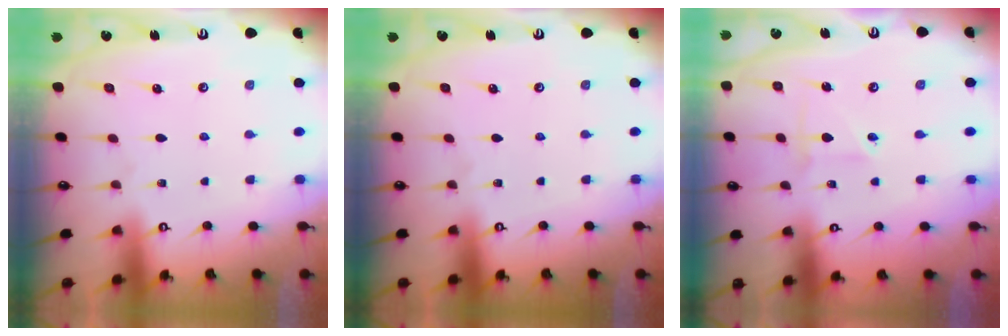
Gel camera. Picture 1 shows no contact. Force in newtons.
{"total": 0.0}
{"total": 2.5, "press": 2.3, "slide": 0.8}